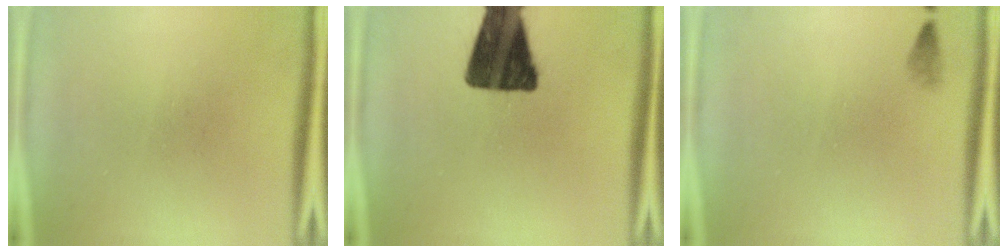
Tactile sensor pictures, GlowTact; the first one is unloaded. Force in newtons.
{"total": 16.7}
{"total": 0.8}